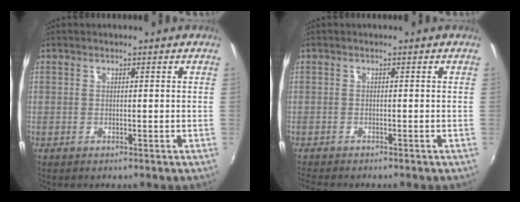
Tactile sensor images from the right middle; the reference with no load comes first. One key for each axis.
{"total": 3.1, "fx": -2.8, "fy": 0.5, "fz": 1.2, "tx": -0.031, "ty": -0.019, "tz": -0.053}